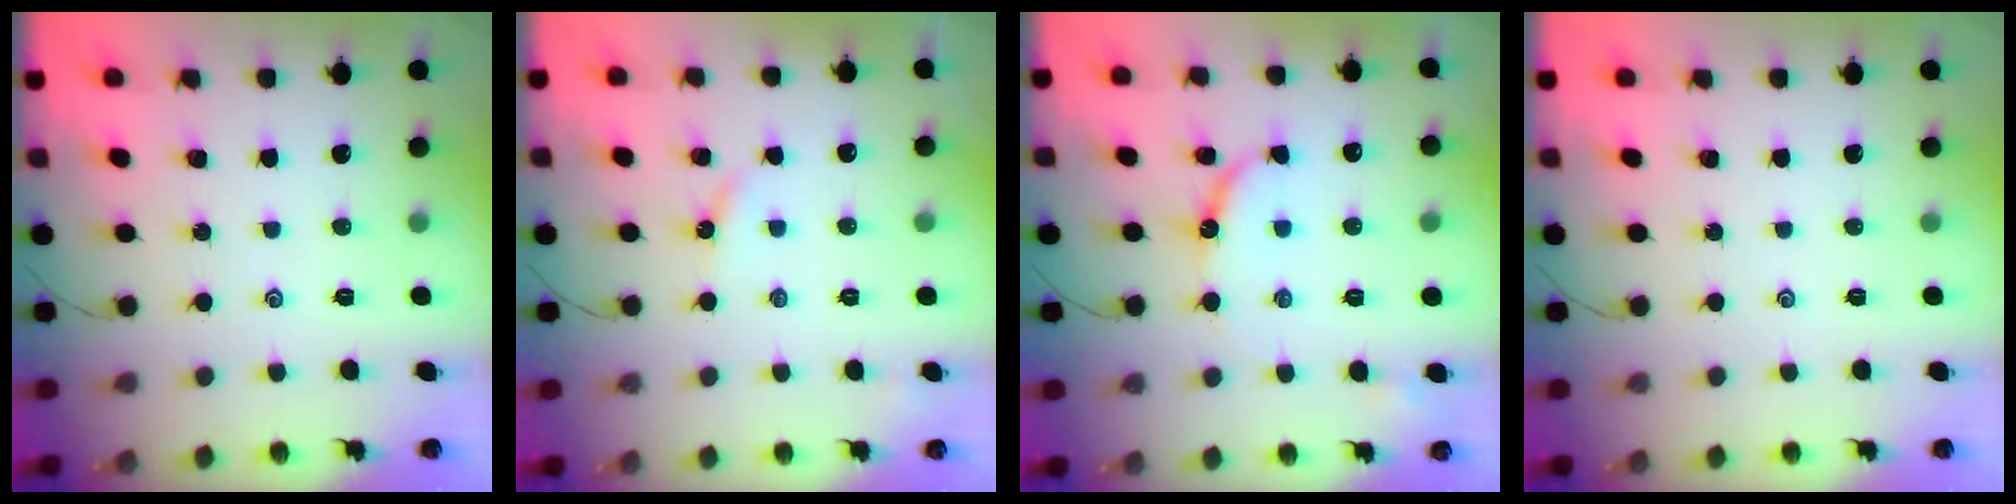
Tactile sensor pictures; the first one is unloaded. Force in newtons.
{"total": 3.7, "press": 3.7, "slide": 0.4}
{"total": 8.0, "press": 7.9, "slide": 0.4}
{"total": 0.0}